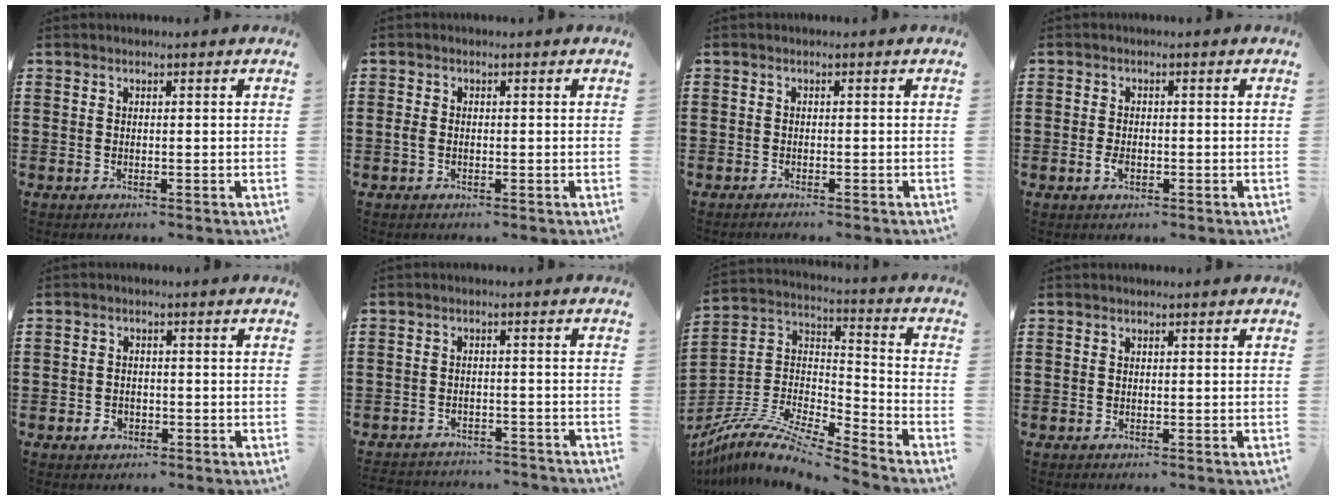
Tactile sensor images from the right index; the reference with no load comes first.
{"total": 1.2, "force": [-0.4, 0.8, 0.9], "torque": [-0.027, -0.003, -0.009]}
{"total": 0.8, "force": [-0.8, -0.1, 0.1], "torque": [-0.004, -0.003, -0.015]}
{"total": 1.8, "force": [-0.6, 0.8, 1.5], "torque": [-0.037, -0.007, -0.012]}
{"total": 1.7, "force": [-0.9, 1.1, 0.8], "torque": [-0.019, -0.004, -0.018]}
{"total": 2.8, "force": [-2.8, 0.2, 0.0], "torque": [-0.007, -0.002, -0.060]}
{"total": 9.9, "force": [-8.6, 1.8, 4.5], "torque": [-0.101, 0.006, -0.177]}
{"total": 0.0}